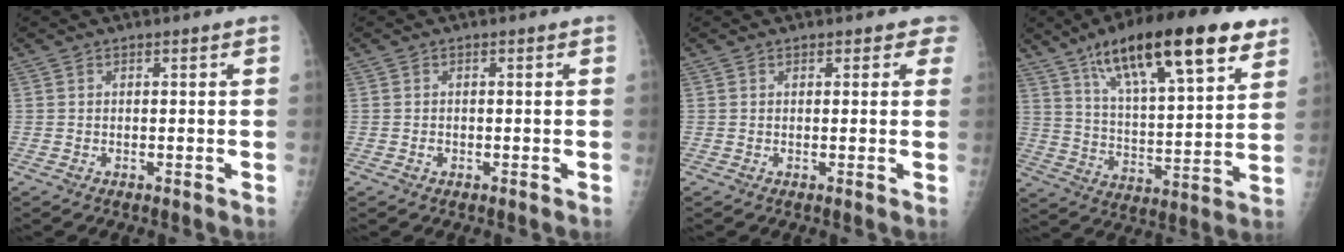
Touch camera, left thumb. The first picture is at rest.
{"total": 0.7, "force": [-0.2, 0.6, 0.3], "torque": [-0.004, 0.002, -0.004]}
{"total": 2.4, "force": [1.7, 1.4, 0.8], "torque": [0.024, -0.002, 0.009]}
{"total": 25.1, "force": [14.6, 7.5, 19.0], "torque": [-0.282, -0.033, 0.236]}